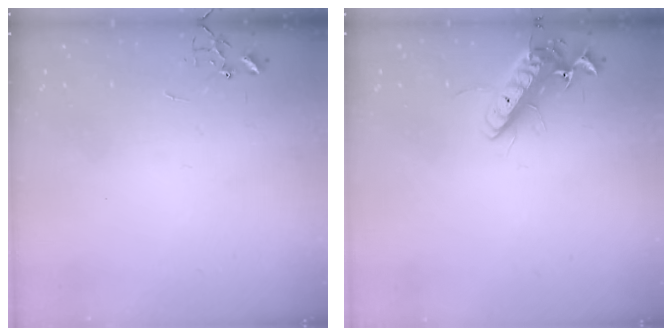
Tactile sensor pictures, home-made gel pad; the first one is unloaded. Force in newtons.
{"total": 14.1, "press": 13.9, "slide": 2.6}